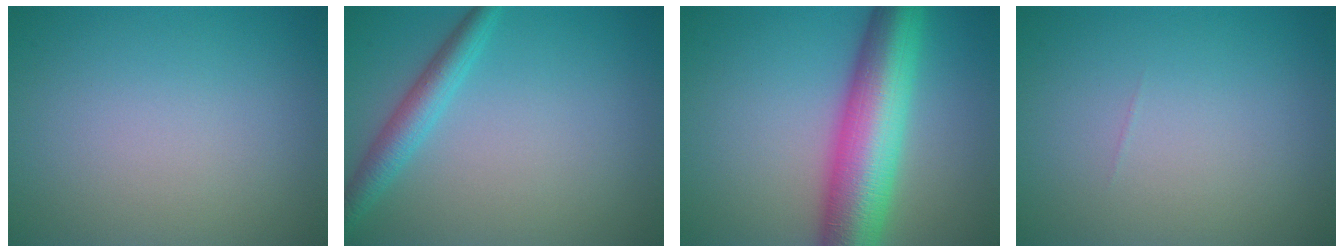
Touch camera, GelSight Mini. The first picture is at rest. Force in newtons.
{"total": 2.8, "press": 2.8, "slide": 0.1}
{"total": 10.3, "press": 10.3, "slide": 0.1}
{"total": 0.0}